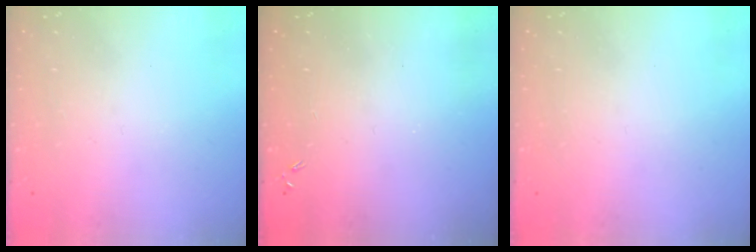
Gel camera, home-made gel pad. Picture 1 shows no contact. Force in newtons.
{"total": 0.0}
{"total": 0.0}